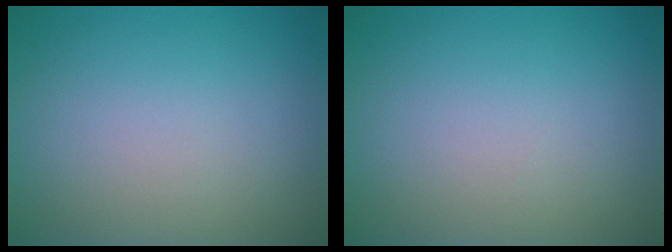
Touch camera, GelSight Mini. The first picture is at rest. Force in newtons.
{"total": 0.0}